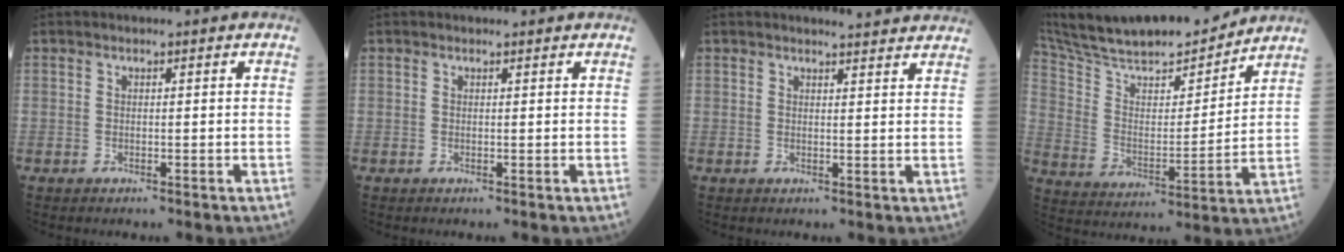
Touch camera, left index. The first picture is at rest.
{"total": 0.8, "force": [0.8, 0.1, 0.2], "torque": [-0.009, 0.010, 0.013]}
{"total": 6.9, "force": [6.6, 0.3, 2.0], "torque": [-0.027, 0.007, 0.062]}
{"total": 22.1, "force": [19.6, 3.7, 9.6], "torque": [-0.177, 0.012, 0.318]}